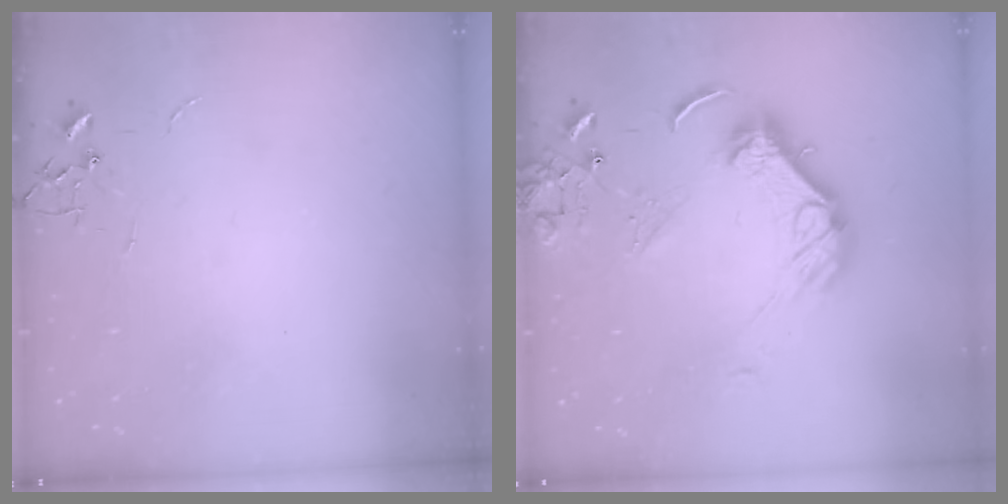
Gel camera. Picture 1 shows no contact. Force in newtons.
{"total": 15.3, "press": 15.2, "slide": 1.7}